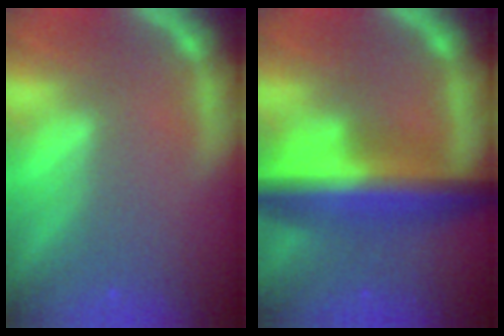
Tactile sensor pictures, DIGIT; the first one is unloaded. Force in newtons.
{"total": 9.0}